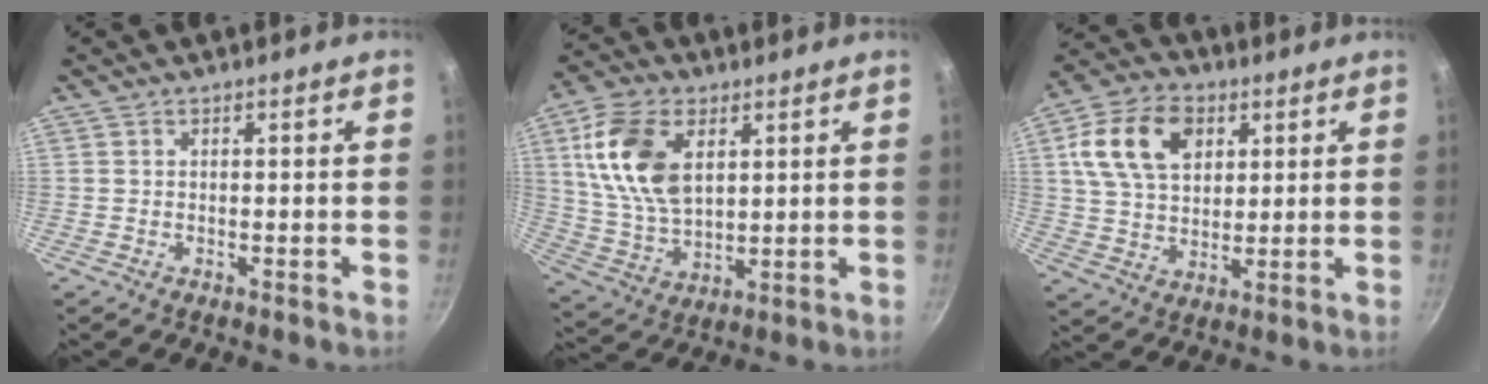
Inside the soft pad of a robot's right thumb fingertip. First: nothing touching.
{"total": 15.7, "force": [4.8, 9.6, 11.5], "torque": [-0.204, -0.012, 0.101]}
{"total": 14.3, "force": [4.7, 10.0, 9.0], "torque": [-0.142, 0.000, 0.079]}